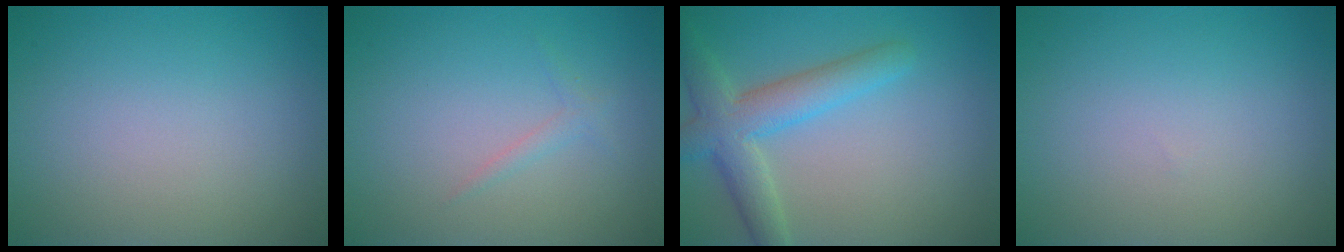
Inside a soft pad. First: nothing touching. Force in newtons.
{"total": 0.9, "press": 0.9, "slide": 0.0}
{"total": 4.8, "press": 4.8, "slide": 0.3}
{"total": 0.0}